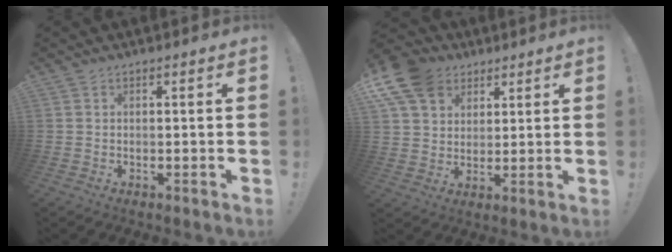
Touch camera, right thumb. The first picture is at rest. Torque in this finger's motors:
{"motor_torque": [-0.21, 0.70, 0.41, -0.03, 0.36]}